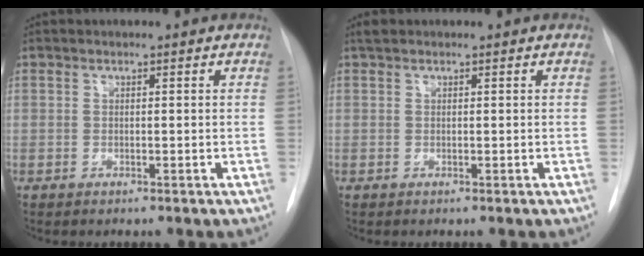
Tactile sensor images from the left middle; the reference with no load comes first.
{"total": 0.9, "force": [0.7, 0.4, 0.3], "torque": [-0.010, 0.012, 0.014]}